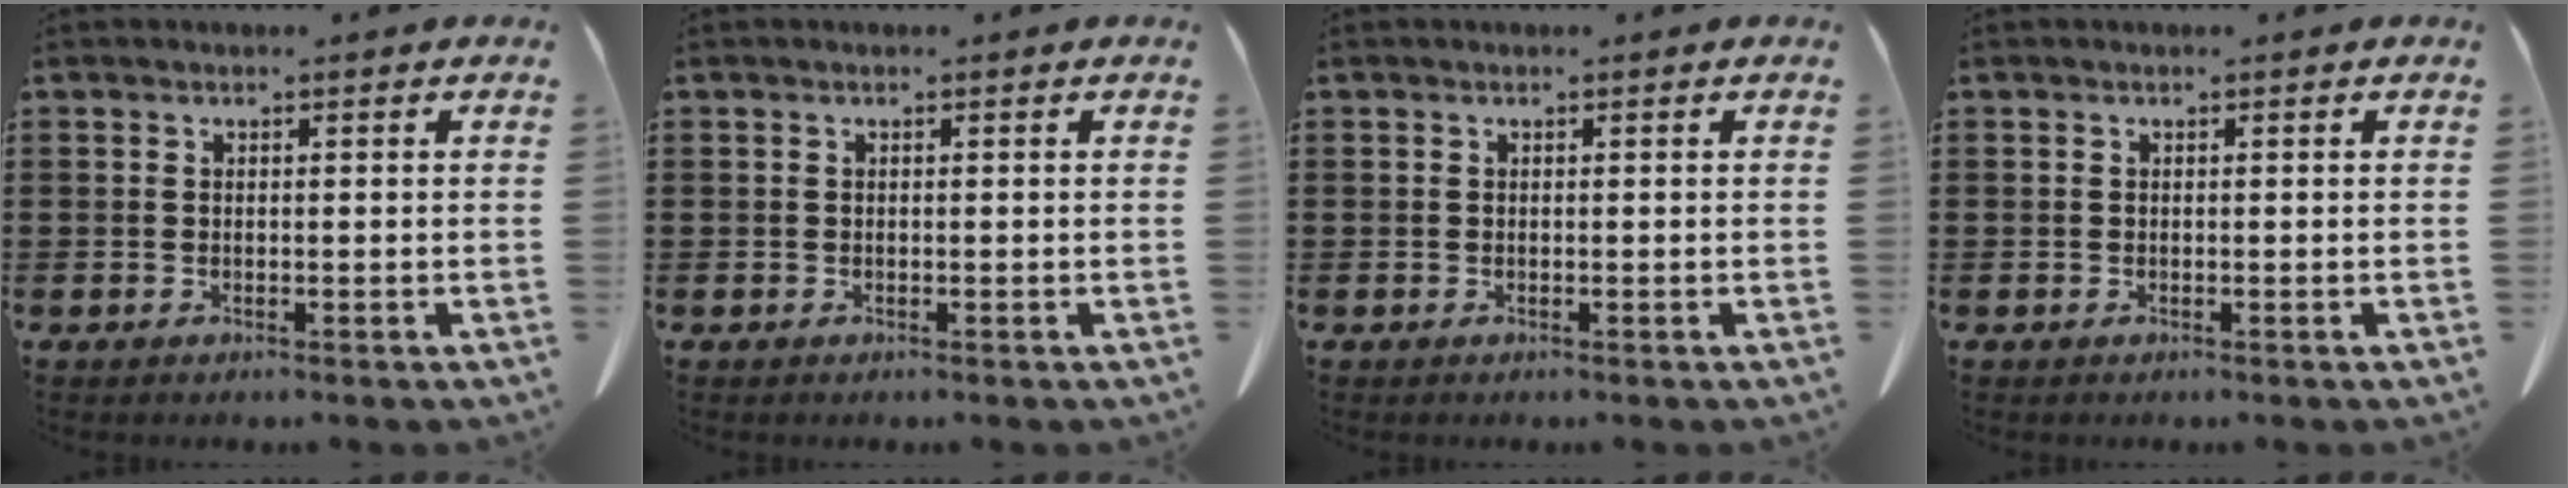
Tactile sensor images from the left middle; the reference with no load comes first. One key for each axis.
{"total": 0.0}
{"total": 0.0}
{"total": 0.0}